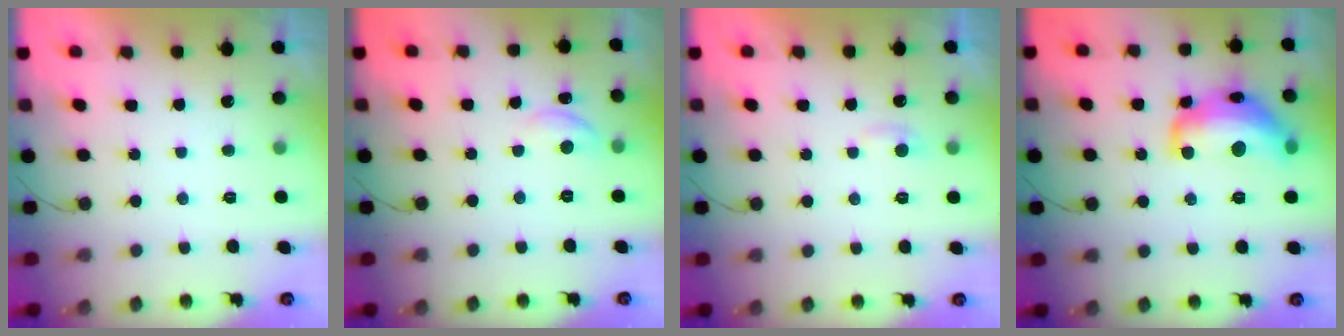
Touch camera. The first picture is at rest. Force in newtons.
{"total": 7.1, "press": 7.1, "slide": 0.7}
{"total": 3.7, "press": 3.7, "slide": 0.4}
{"total": 16.1, "press": 16.1, "slide": 0.9}